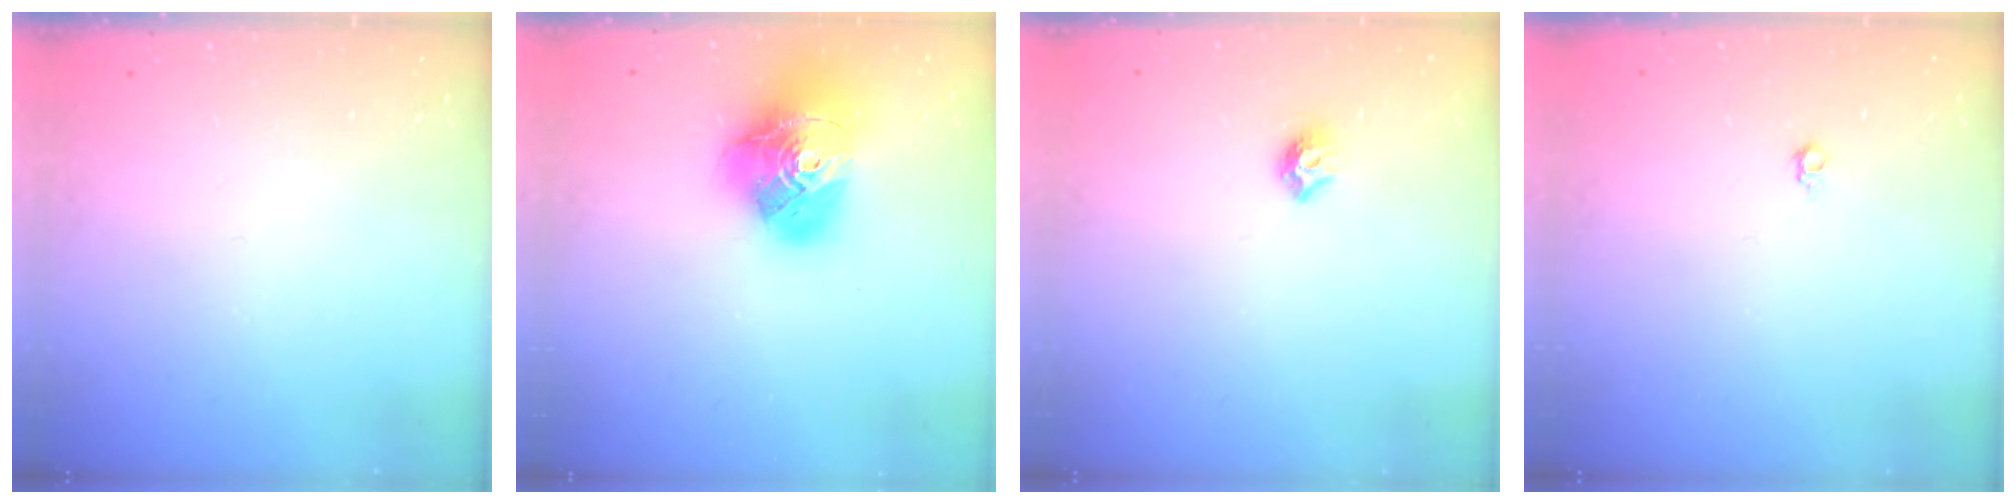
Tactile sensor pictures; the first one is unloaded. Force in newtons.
{"total": 19.4, "press": 19.3, "slide": 2.3}
{"total": 6.1, "press": 6.0, "slide": 0.9}
{"total": 3.5, "press": 3.4, "slide": 0.6}